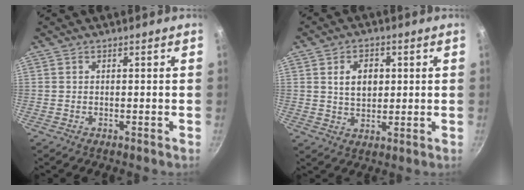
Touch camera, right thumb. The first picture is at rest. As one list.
[{"total": 6.7, "force": [1.5, 4.6, 4.6], "torque": [-0.060, -0.003, 0.029]}]